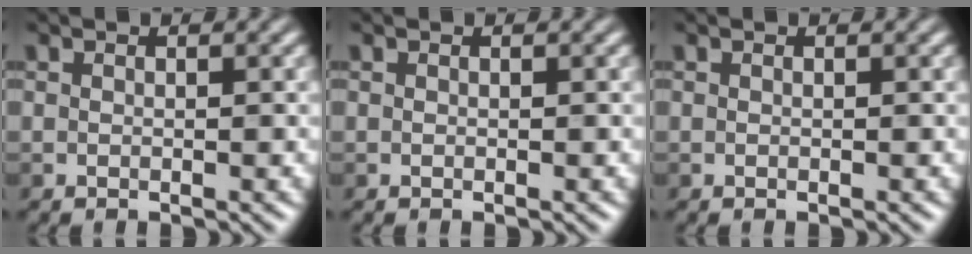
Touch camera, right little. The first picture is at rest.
{"total": 0.0}
{"total": 0.0}